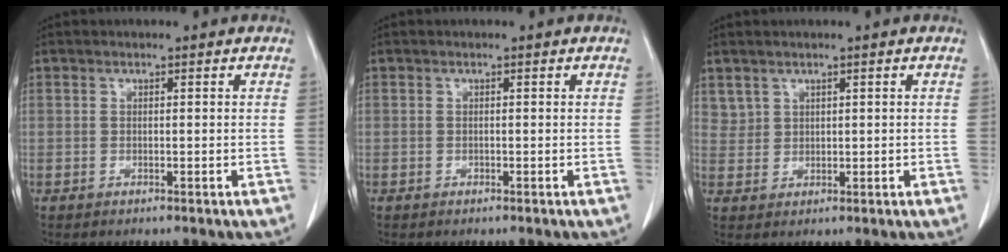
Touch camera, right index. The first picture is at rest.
{"total": 0.0}
{"total": 4.6, "force": [3.2, 3.4, 0.2], "torque": [-0.002, 0.005, 0.076]}